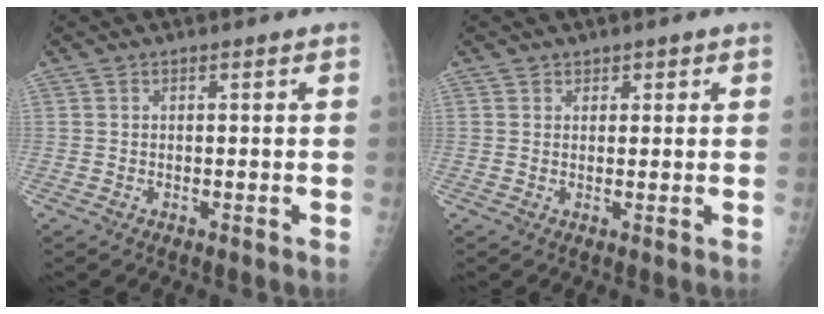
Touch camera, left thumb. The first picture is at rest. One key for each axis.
{"total": 1.5, "fx": 0.9, "fy": 1.2, "fz": 0.0, "tx": 0.029, "ty": -0.002, "tz": 0.005}